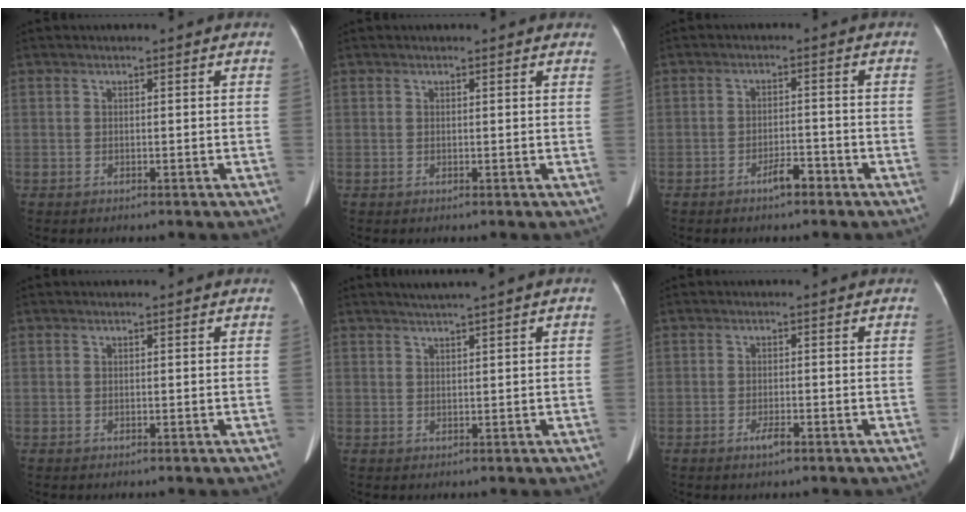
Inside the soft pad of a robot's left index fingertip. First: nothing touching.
{"total": 2.3, "force": [2.0, 0.7, 0.8], "torque": [-0.011, 0.005, 0.009]}
{"total": 3.0, "force": [-2.3, 0.8, 1.8], "torque": [-0.033, -0.003, -0.039]}
{"total": 0.0}
{"total": 1.6, "force": [1.2, -0.2, 1.1], "torque": [-0.019, 0.010, 0.025]}
{"total": 1.8, "force": [-1.2, 0.3, 1.3], "torque": [-0.027, -0.007, -0.020]}